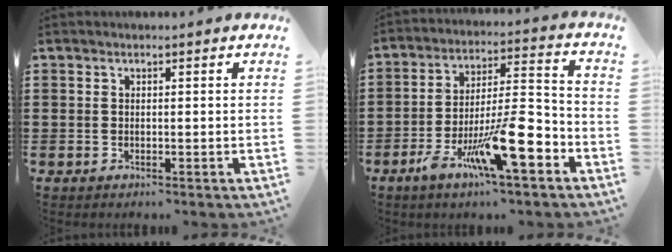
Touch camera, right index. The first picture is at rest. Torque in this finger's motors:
{"motor_torque": [2.14, 0.00, 0.50, 0.21]}